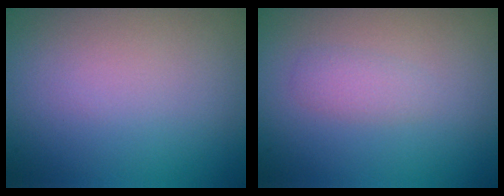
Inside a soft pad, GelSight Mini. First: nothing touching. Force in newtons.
{"total": 1.2, "press": 1.2, "slide": 0.1}